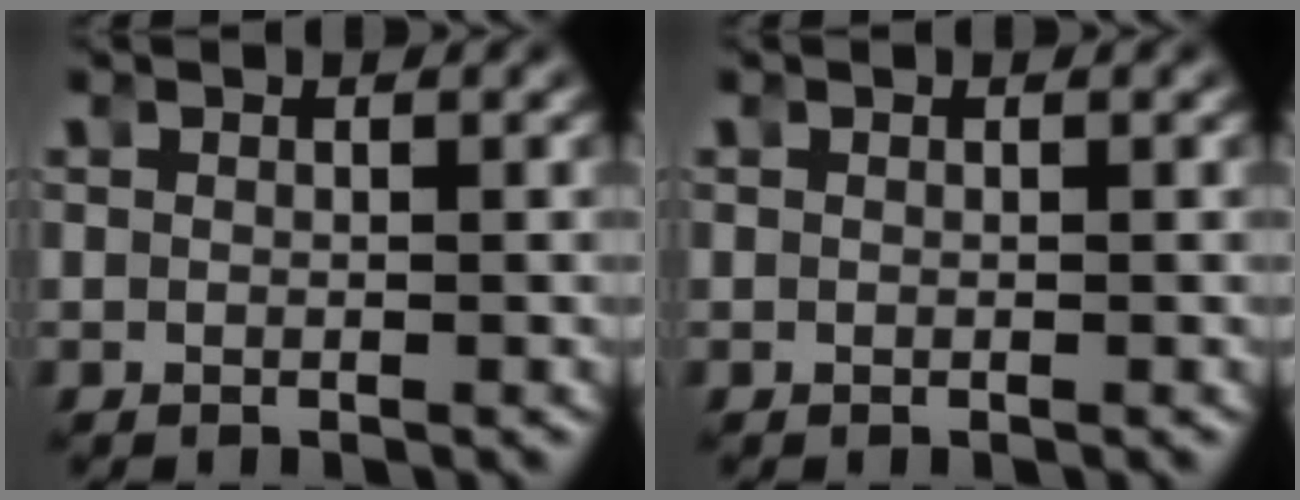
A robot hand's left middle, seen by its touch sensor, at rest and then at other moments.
{"total": 0.0}